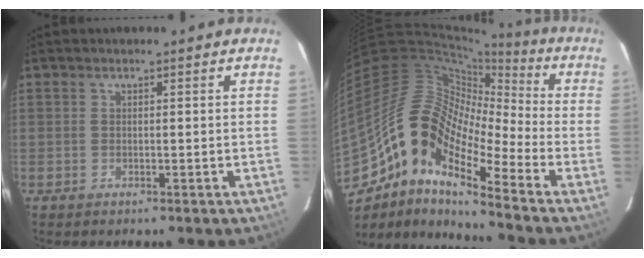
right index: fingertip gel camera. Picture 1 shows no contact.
{"total": 18.2, "force": [-10.1, 5.6, 14.1], "torque": [-0.259, 0.037, -0.176]}